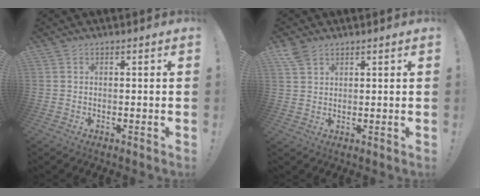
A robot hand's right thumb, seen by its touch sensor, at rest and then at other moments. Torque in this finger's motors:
{"motor_torque": [-0.21, 0.23, 0.06, 0.01, 0.04]}